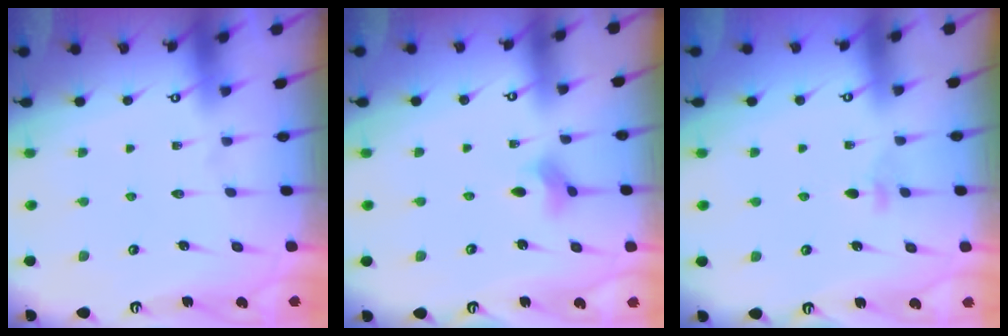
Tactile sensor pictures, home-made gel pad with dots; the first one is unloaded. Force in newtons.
{"total": 3.5, "press": 3.5, "slide": 0.5}
{"total": 3.7, "press": 3.7, "slide": 0.8}